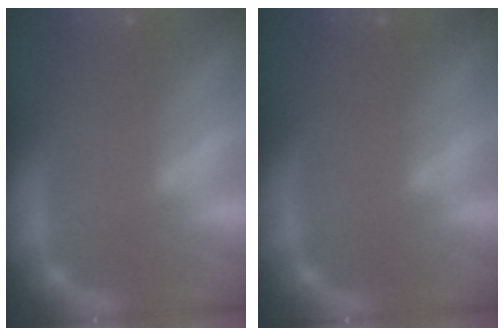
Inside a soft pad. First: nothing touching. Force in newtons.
{"total": 0.0}